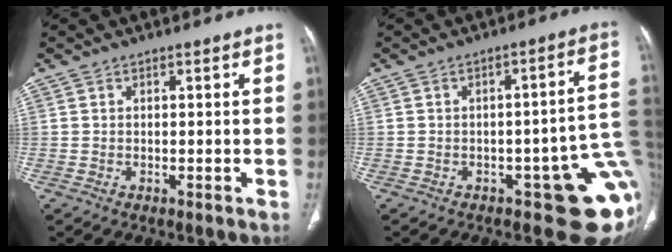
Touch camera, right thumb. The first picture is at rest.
{"total": 14.1, "force": [-4.3, 5.4, 12.4], "torque": [-0.095, 0.025, -0.041]}